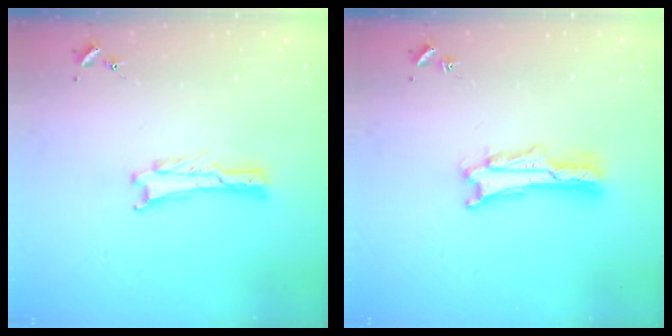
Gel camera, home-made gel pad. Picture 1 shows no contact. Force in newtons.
{"total": 2.1, "press": 2.1, "slide": 0.3}